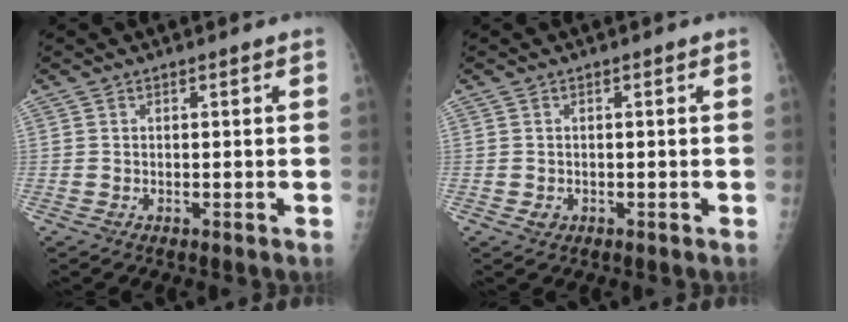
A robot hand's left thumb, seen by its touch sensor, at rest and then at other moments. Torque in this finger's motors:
{"motor_torque": [-0.06, -0.01, 0.01, 0.00, 0.00]}